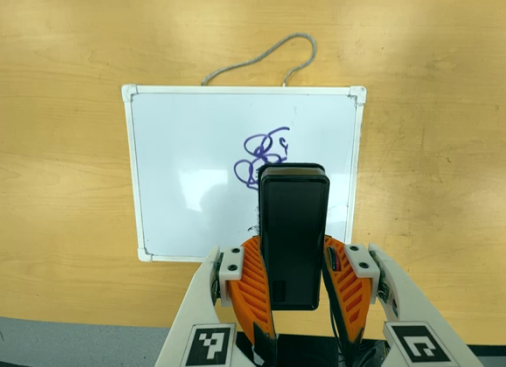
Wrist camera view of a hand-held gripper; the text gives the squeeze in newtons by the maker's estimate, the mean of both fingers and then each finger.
{"total": 10.2, "left": 7.8, "right": 12.6}